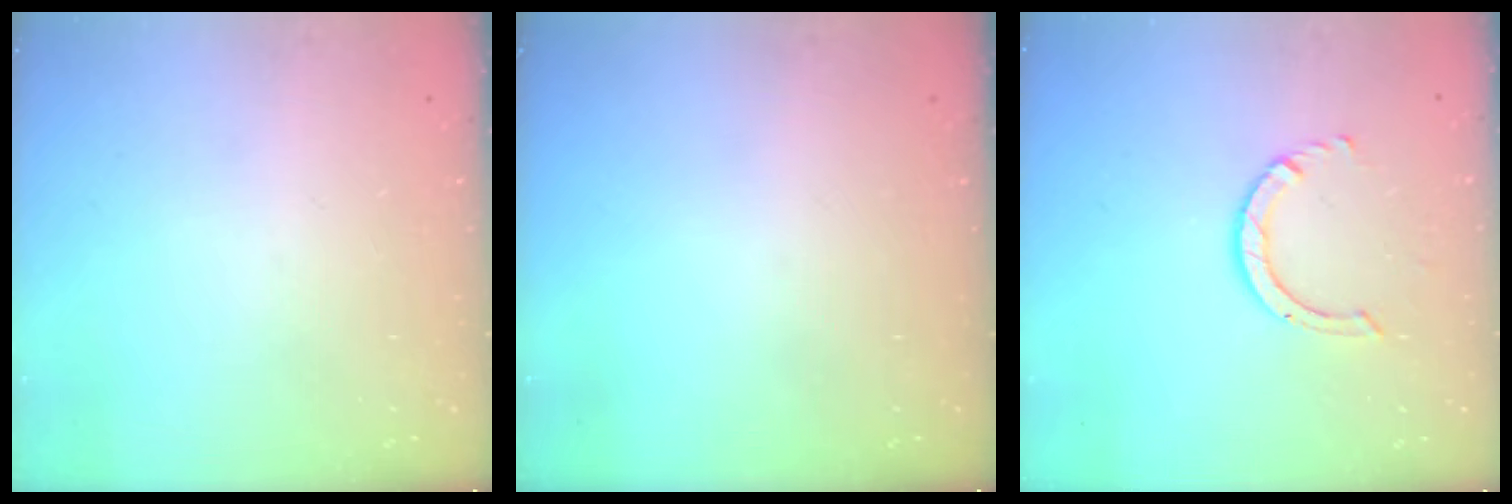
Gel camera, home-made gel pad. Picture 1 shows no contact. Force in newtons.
{"total": 0.0}
{"total": 3.3, "press": 3.2, "slide": 0.4}